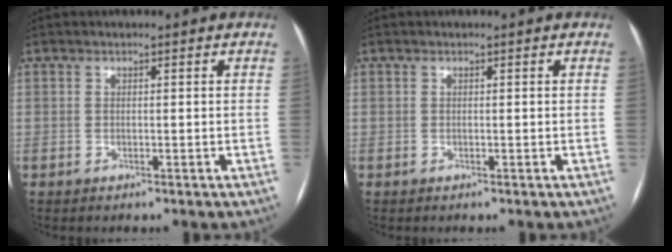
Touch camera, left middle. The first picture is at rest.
{"total": 0.0}